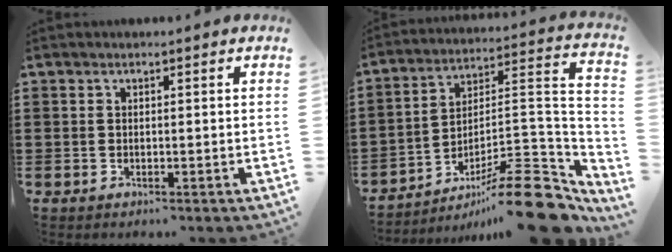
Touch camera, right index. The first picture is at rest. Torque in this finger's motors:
{"motor_torque": [0.23, -0.24, 0.47, 0.13]}